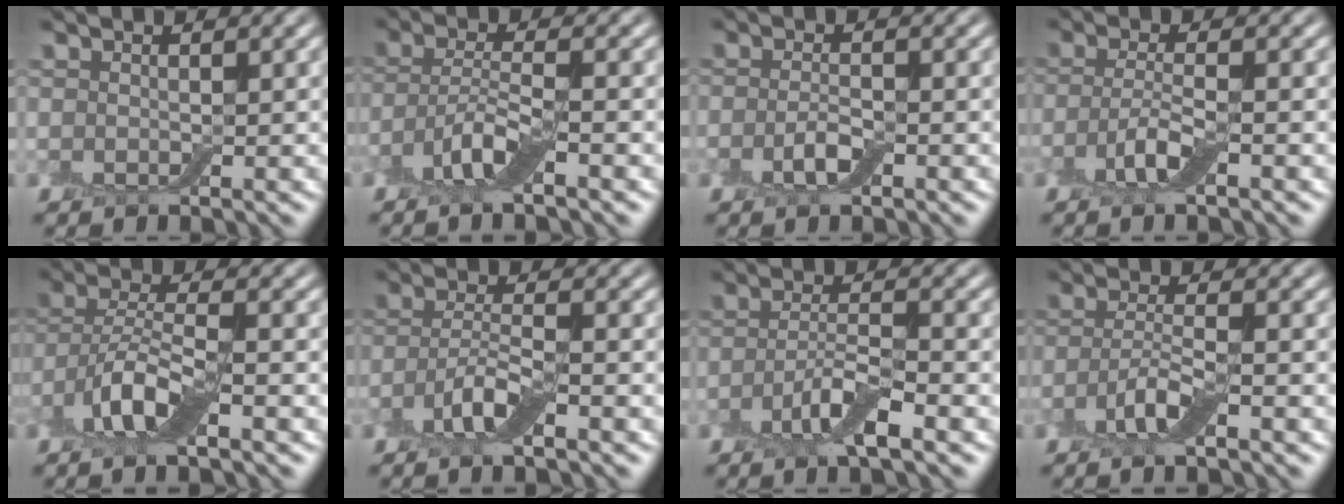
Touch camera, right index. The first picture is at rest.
{"total": 3.6, "force": [-2.1, 0.7, 2.9], "torque": [-0.061, 0.004, -0.051]}
{"total": 2.0, "force": [-0.9, 0.7, 1.6], "torque": [-0.035, 0.000, -0.022]}
{"total": 2.8, "force": [-1.3, 0.6, 2.4], "torque": [-0.053, 0.002, -0.032]}
{"total": 4.8, "force": [-2.4, 1.5, 3.8], "torque": [-0.082, 0.004, -0.053]}
{"total": 3.4, "force": [-1.8, 0.8, 2.8], "torque": [-0.060, 0.003, -0.045]}
{"total": 3.7, "force": [-1.9, 0.8, 3.1], "torque": [-0.061, 0.003, -0.044]}
{"total": 3.1, "force": [-1.6, 0.6, 2.6], "torque": [-0.056, 0.002, -0.039]}